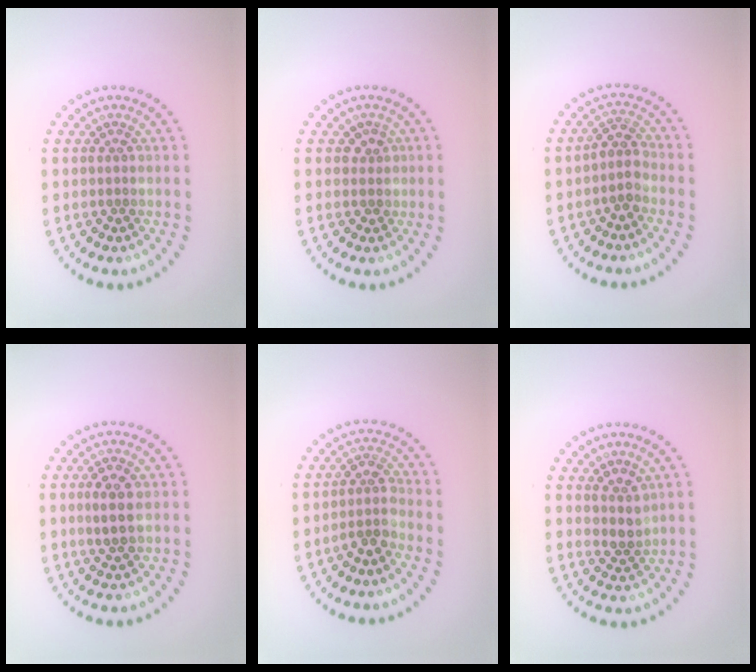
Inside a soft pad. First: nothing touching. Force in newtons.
{"total": 1.4, "press": 1.1, "slide": 0.8}
{"total": 2.2, "press": 1.7, "slide": 1.5}
{"total": 2.4, "press": 2.4, "slide": 0.6}
{"total": 2.4, "press": 1.8, "slide": 1.6}
{"total": 2.1, "press": 1.7, "slide": 1.2}